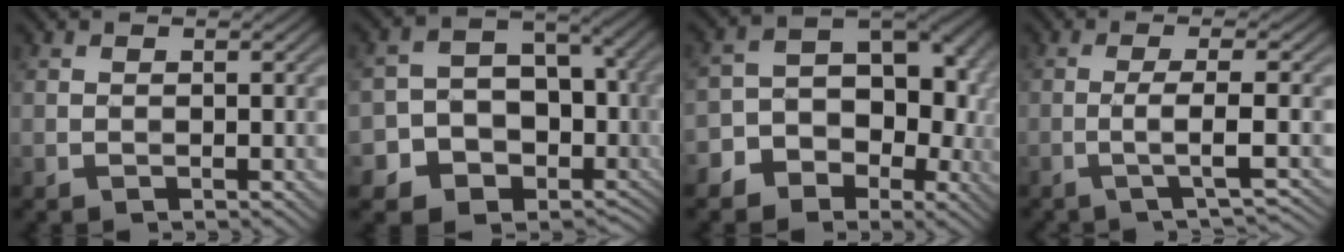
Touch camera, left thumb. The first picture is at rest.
{"total": 12.1, "force": [-3.4, 10.1, 5.7], "torque": [-0.099, -0.027, -0.071]}
{"total": 10.2, "force": [-3.5, 8.0, 5.2], "torque": [-0.058, -0.018, -0.063]}
{"total": 3.8, "force": [-1.2, 0.4, 3.6], "torque": [-0.051, 0.014, -0.043]}